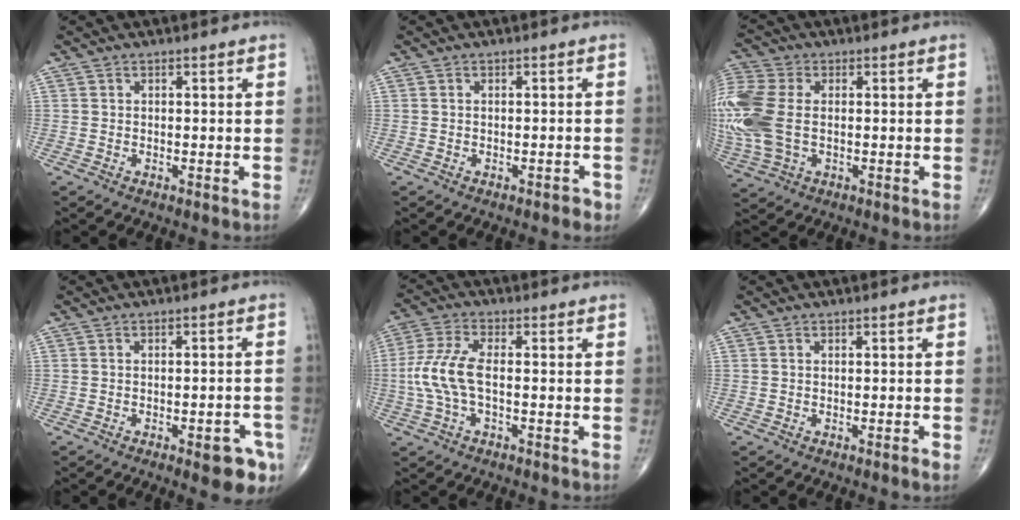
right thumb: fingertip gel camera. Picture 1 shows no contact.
{"total": 1.2, "force": [-0.7, 0.6, 0.8], "torque": [-0.012, 0.004, -0.008]}
{"total": 15.2, "force": [-0.1, 9.6, 11.8], "torque": [-0.319, 0.005, 0.003]}
{"total": 6.7, "force": [-3.4, 2.3, 5.3], "torque": [-0.050, 0.013, -0.036]}
{"total": 8.2, "force": [-0.9, 3.2, 7.5], "torque": [-0.192, 0.016, -0.021]}
{"total": 0.7, "force": [-0.4, 0.0, 0.6], "torque": [-0.013, -0.002, -0.006]}